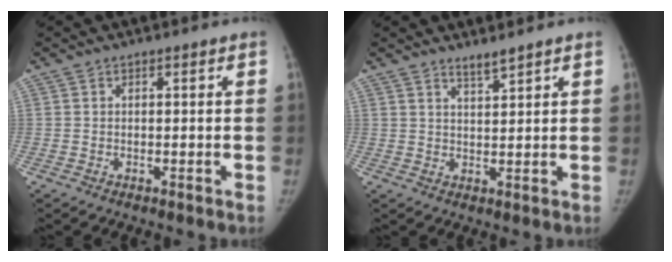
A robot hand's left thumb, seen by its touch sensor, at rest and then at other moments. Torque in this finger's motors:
{"motor_torque": [0.76, -0.04, 0.99, -0.66, 0.05]}